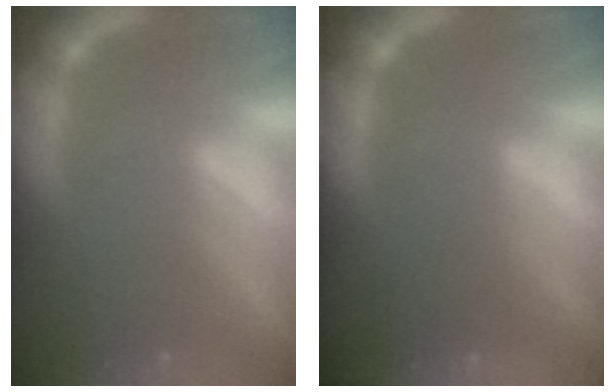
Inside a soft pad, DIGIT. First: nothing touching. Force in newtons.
{"total": 6.9}